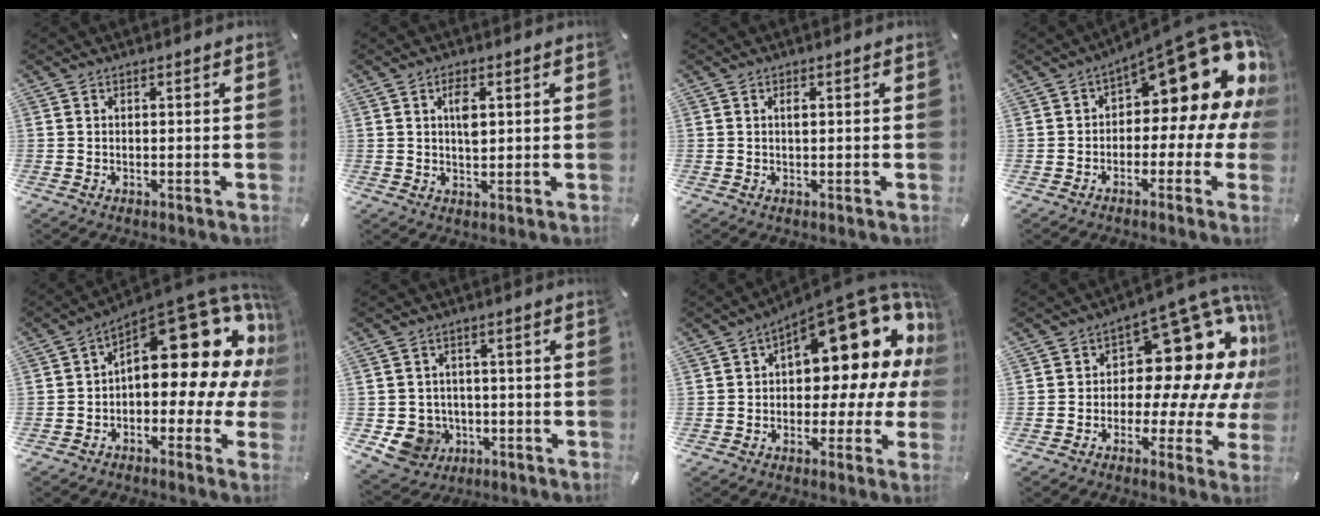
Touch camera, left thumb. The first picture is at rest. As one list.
[{"total": 4.3, "force": [1.3, 2.1, 3.5], "torque": [-0.060, 0.000, 0.017]}, {"total": 1.1, "force": [0.3, 0.4, 1.0], "torque": [-0.021, 0.002, 0.004]}, {"total": 17.0, "force": [8.4, 7.9, 12.5], "torque": [-0.148, -0.070, 0.134]}, {"total": 19.9, "force": [8.7, 9.7, 15.0], "torque": [-0.178, -0.081, 0.142]}, {"total": 8.5, "force": [-2.3, 7.9, 2.0], "torque": [-0.054, 0.010, -0.037]}, {"total": 17.6, "force": [8.0, 8.9, 12.9], "torque": [-0.154, -0.076, 0.127]}, {"total": 19.0, "force": [6.6, 11.4, 13.7], "torque": [-0.166, -0.069, 0.110]}]